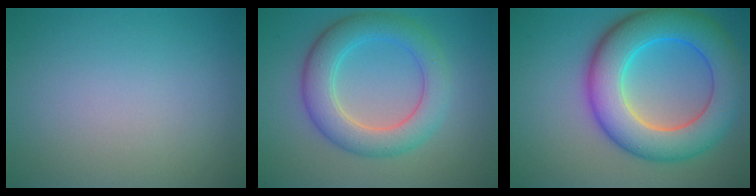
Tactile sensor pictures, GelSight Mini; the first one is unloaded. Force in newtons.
{"total": 5.8, "press": 5.8, "slide": 0.2}
{"total": 10.1, "press": 10.1, "slide": 0.2}